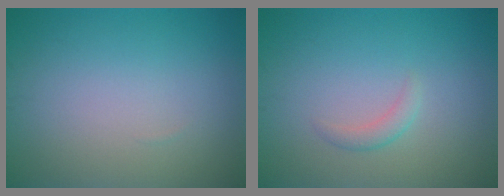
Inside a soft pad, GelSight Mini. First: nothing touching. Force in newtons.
{"total": 1.2, "press": 1.2, "slide": 0.0}